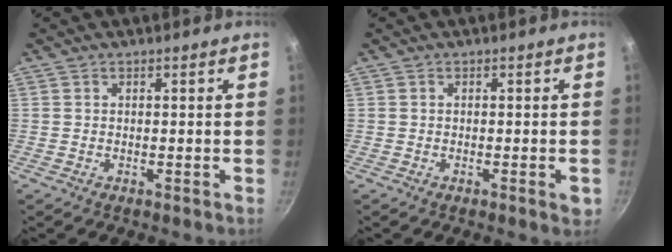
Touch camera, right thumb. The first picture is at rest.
{"total": 2.1, "force": [-0.8, 0.6, 1.9], "torque": [-0.028, 0.002, -0.014]}